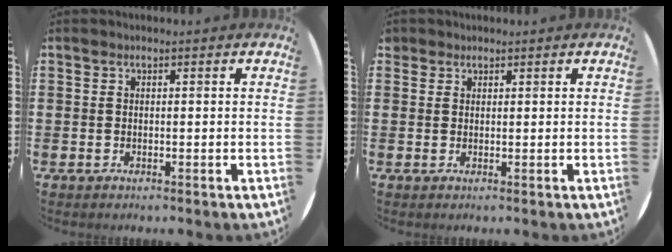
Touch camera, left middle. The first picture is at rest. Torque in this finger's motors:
{"motor_torque": [-0.09, 0.12, -0.06, -0.02]}